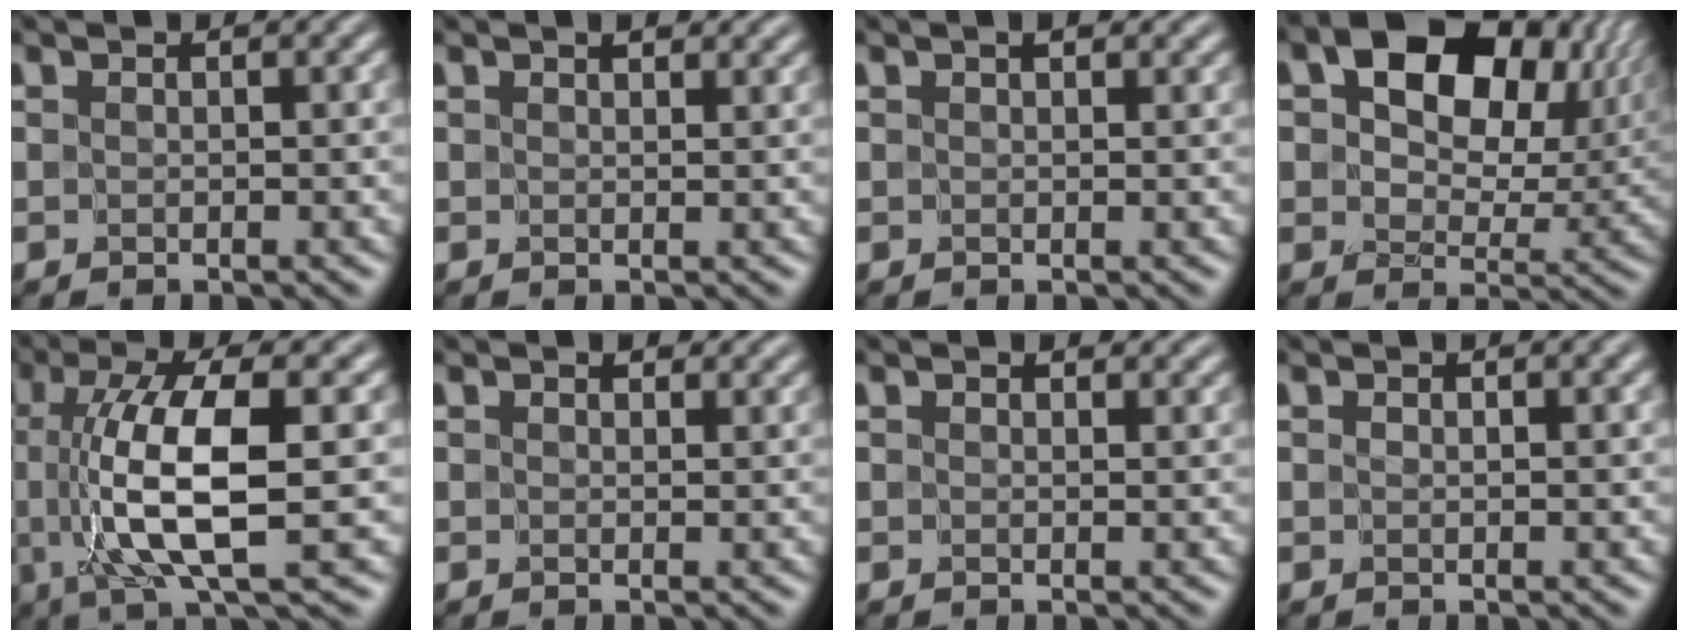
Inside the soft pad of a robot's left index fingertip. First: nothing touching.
{"total": 1.5, "force": [1.0, 0.6, 0.9], "torque": [-0.008, 0.002, 0.016]}
{"total": 1.3, "force": [0.6, 0.5, 1.0], "torque": [-0.009, 0.002, 0.009]}
{"total": 12.5, "force": [4.0, 7.9, 8.7], "torque": [-0.133, 0.003, 0.070]}
{"total": 9.3, "force": [-0.6, 2.2, 9.0], "torque": [-0.160, 0.001, -0.005]}
{"total": 1.9, "force": [1.3, 1.0, 1.0], "torque": [-0.010, 0.003, 0.015]}
{"total": 1.5, "force": [1.1, 0.6, 0.8], "torque": [-0.005, 0.000, 0.015]}
{"total": 1.0, "force": [0.6, 0.1, 0.8], "torque": [-0.004, -0.002, 0.012]}